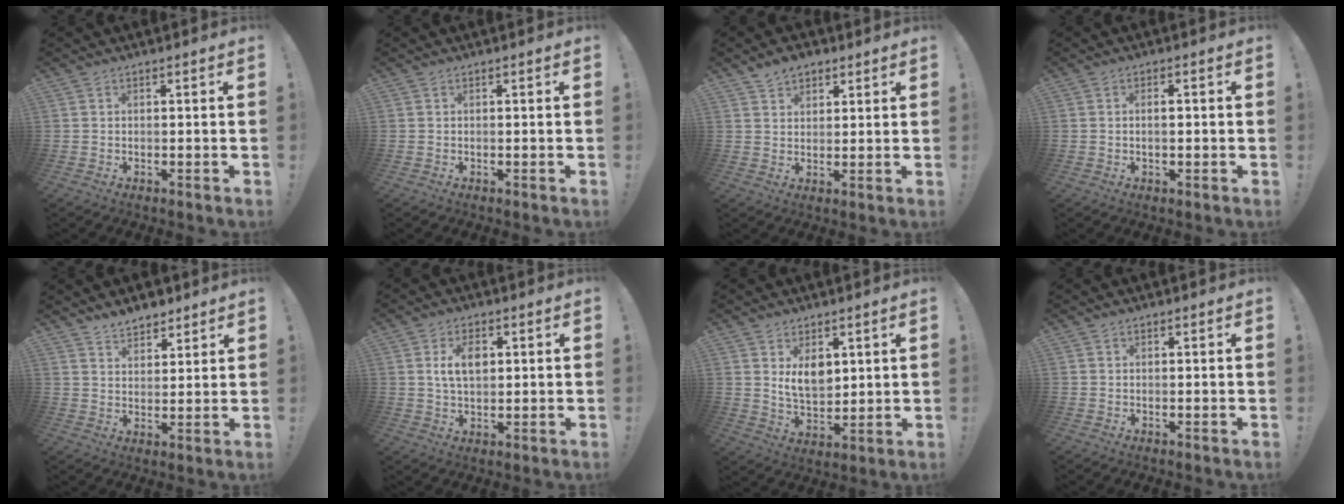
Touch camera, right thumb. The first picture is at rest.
{"total": 0.0}
{"total": 5.2, "force": [3.8, 3.4, 1.2], "torque": [-0.015, -0.017, 0.069]}
{"total": 1.7, "force": [-0.1, 0.8, 1.6], "torque": [-0.016, -0.001, -0.006]}
{"total": 6.0, "force": [5.4, 2.6, 0.9], "torque": [-0.006, -0.038, 0.100]}
{"total": 7.4, "force": [2.0, 4.8, 5.4], "torque": [-0.080, 0.001, 0.033]}
{"total": 8.5, "force": [4.1, 5.8, 4.7], "torque": [-0.070, -0.022, 0.079]}
{"total": 0.0}